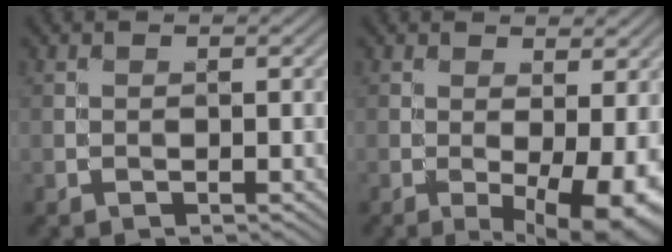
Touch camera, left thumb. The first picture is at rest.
{"total": 7.5, "force": [-1.8, 2.2, 7.0], "torque": [-0.110, -0.016, -0.017]}